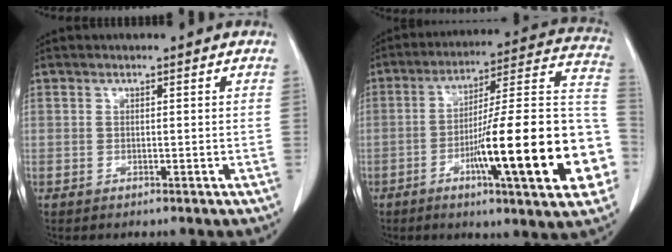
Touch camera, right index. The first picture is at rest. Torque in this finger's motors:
{"motor_torque": [1.92, -0.22, 0.94, 0.21]}